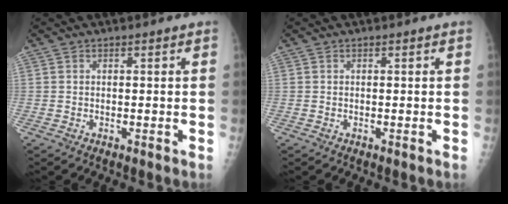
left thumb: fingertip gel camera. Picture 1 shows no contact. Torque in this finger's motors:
{"motor_torque": [0.00, 0.00, -0.01, -0.01, 0.00]}